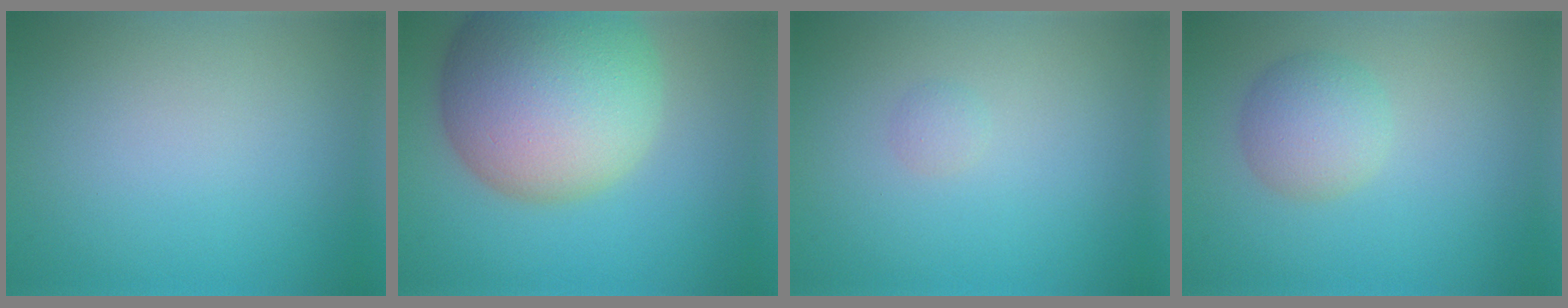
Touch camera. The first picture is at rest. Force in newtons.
{"total": 14.8, "press": 14.8, "slide": 0.9}
{"total": 0.7, "press": 0.7, "slide": 0.1}
{"total": 3.2, "press": 3.2, "slide": 0.0}